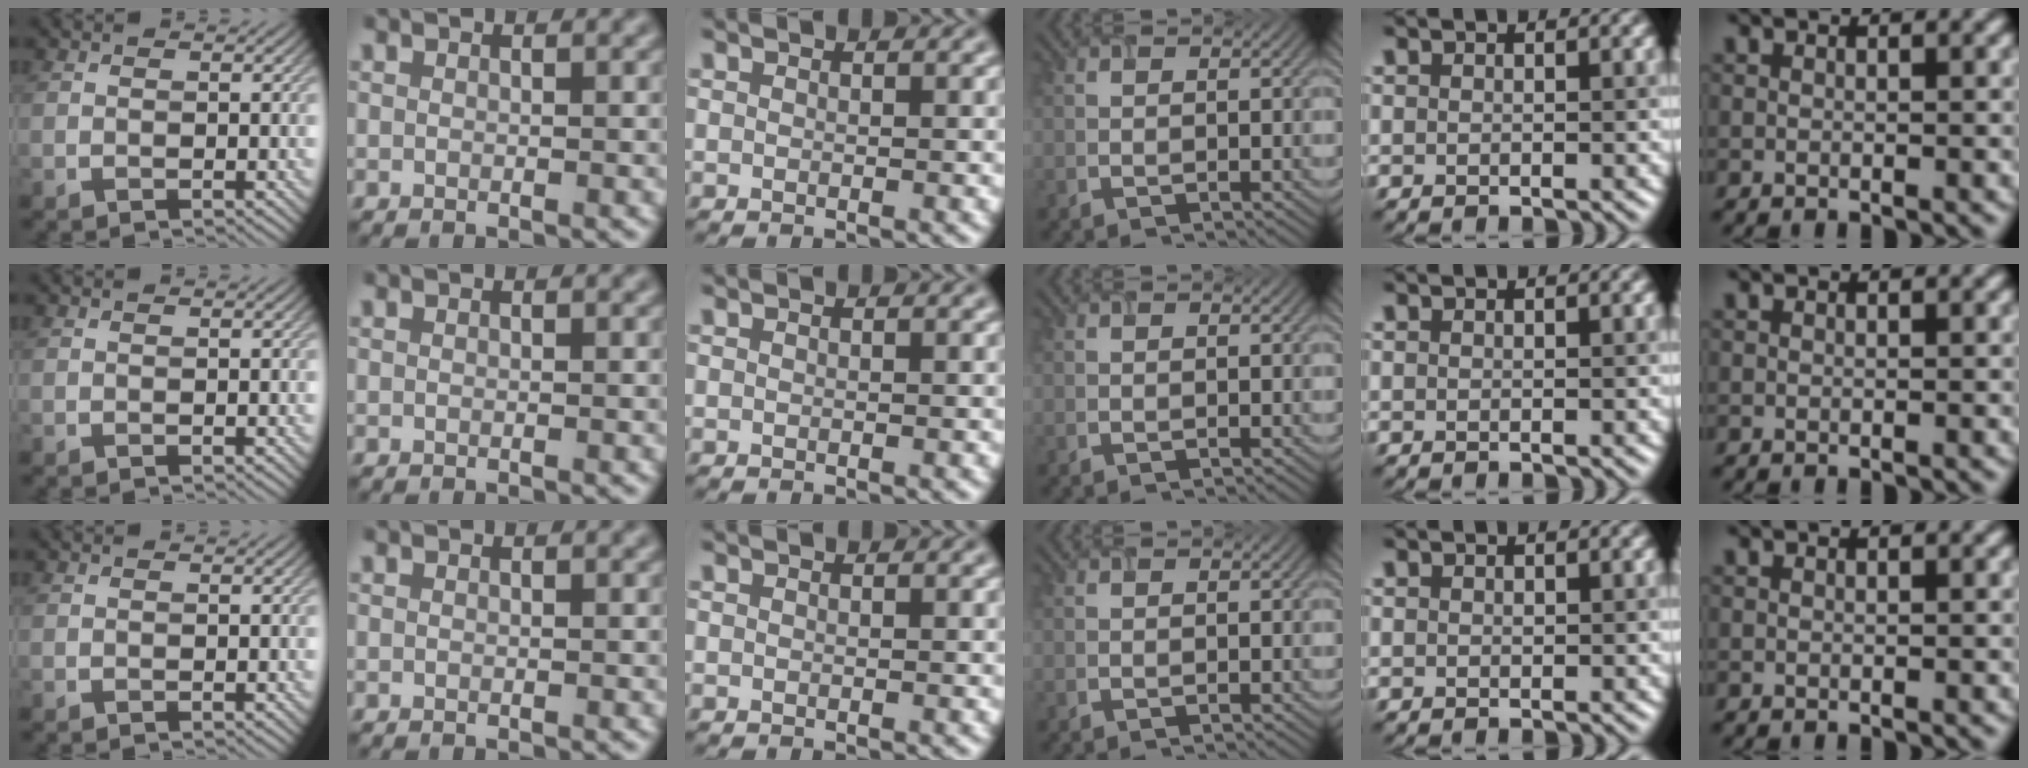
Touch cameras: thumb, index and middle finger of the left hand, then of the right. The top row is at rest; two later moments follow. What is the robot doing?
{"motion": "close", "object": "airpods case & airpods"}